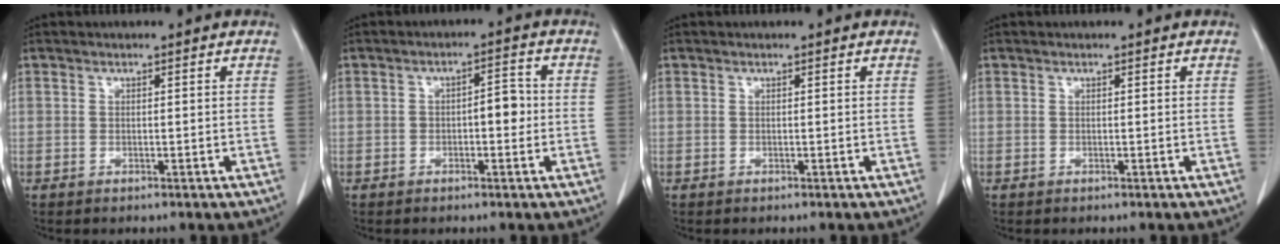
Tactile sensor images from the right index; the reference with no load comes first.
{"total": 3.7, "force": [-0.4, 1.5, 3.4], "torque": [-0.046, 0.013, -0.007]}
{"total": 0.0}
{"total": 0.0}